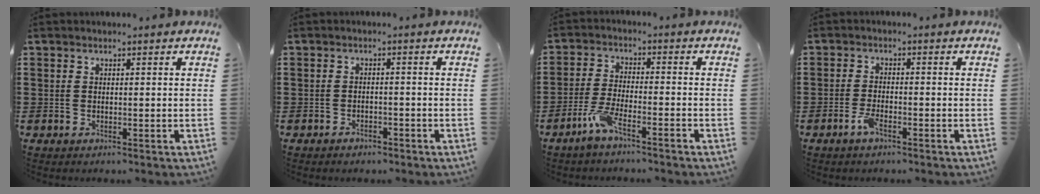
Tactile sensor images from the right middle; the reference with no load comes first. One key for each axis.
{"total": 1.4, "fx": -1.3, "fy": 0.3, "fz": 0.1, "tx": -0.006, "ty": 0.001, "tz": -0.029}
{"total": 5.2, "fx": -3.8, "fy": 0.6, "fz": 3.5, "tx": -0.084, "ty": -0.007, "tz": -0.075}
{"total": 2.9, "fx": -1.7, "fy": 0.7, "fz": 2.1, "tx": -0.059, "ty": -0.004, "tz": -0.039}